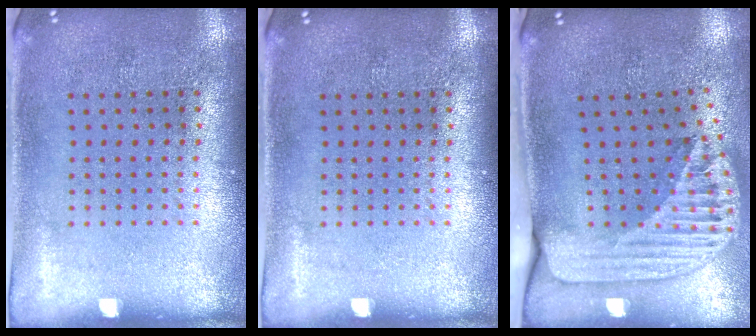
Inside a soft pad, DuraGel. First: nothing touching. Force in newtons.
{"total": 0.0}
{"total": 2.6, "press": 1.8, "slide": 1.8}